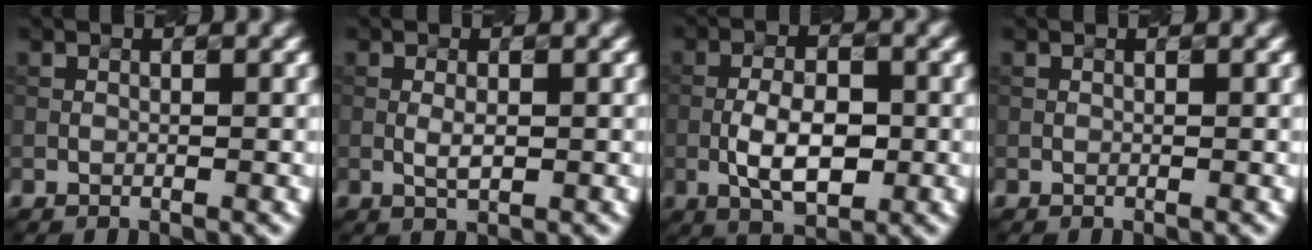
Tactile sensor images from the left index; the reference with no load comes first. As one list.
[{"total": 1.4, "force": [-0.1, 0.5, 1.3], "torque": [-0.027, 0.000, -0.001]}, {"total": 5.0, "force": [-1.1, 2.4, 4.3], "torque": [-0.077, 0.002, -0.022]}, {"total": 0.0}]